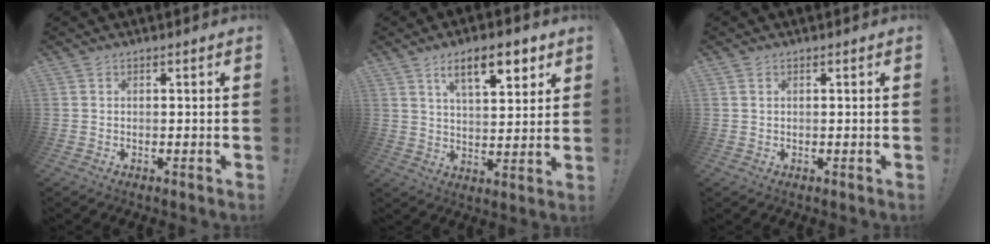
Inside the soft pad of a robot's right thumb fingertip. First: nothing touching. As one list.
[{"total": 12.1, "force": [6.6, 4.2, 9.2], "torque": [-0.131, -0.024, 0.107]}, {"total": 0.8, "force": [0.4, 0.4, 0.5], "torque": [-0.014, 0.003, 0.009]}]